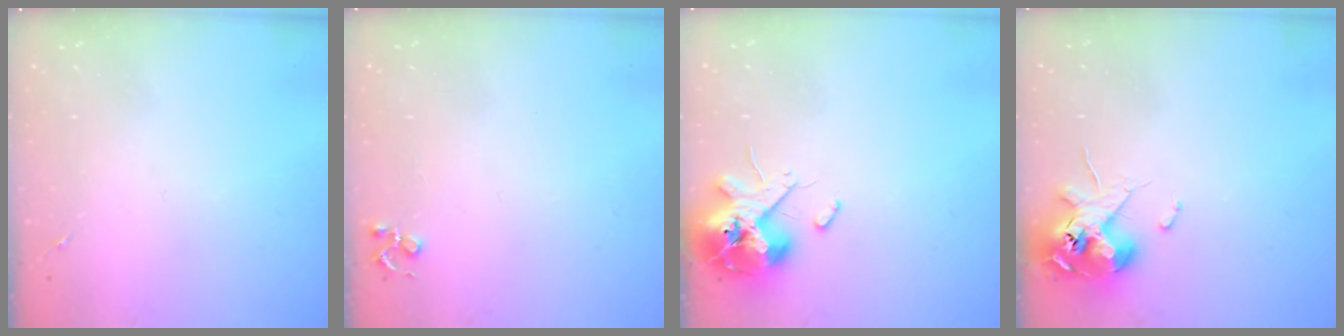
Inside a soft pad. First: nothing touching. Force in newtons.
{"total": 4.1, "press": 4.1, "slide": 0.5}
{"total": 13.9, "press": 13.7, "slide": 2.2}
{"total": 11.6, "press": 11.4, "slide": 2.1}